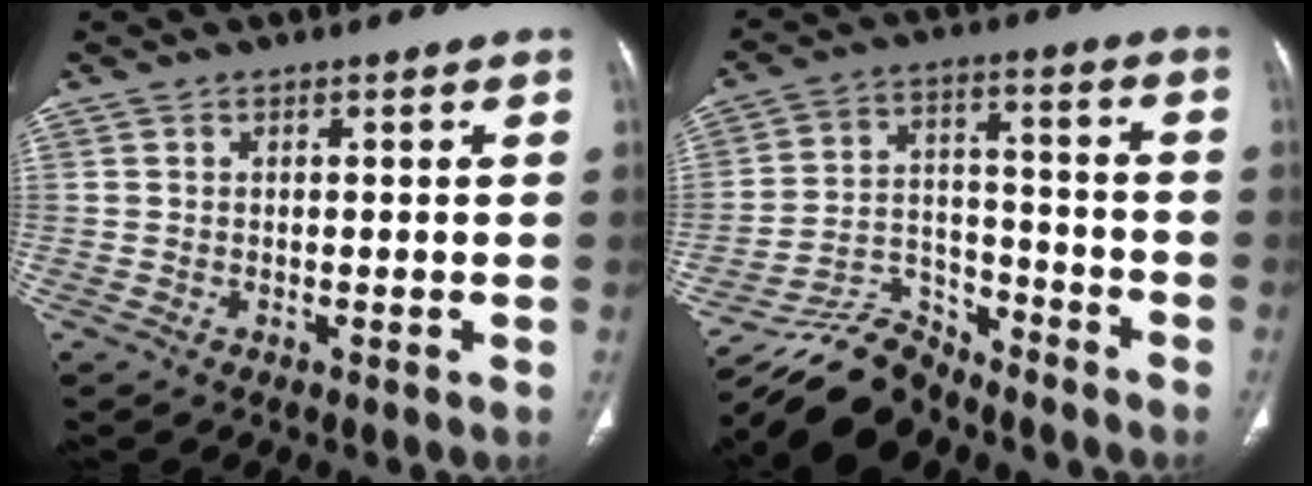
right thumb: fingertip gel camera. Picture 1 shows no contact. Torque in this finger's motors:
{"motor_torque": [2.08, -0.26, -0.11, -0.98, 0.00]}